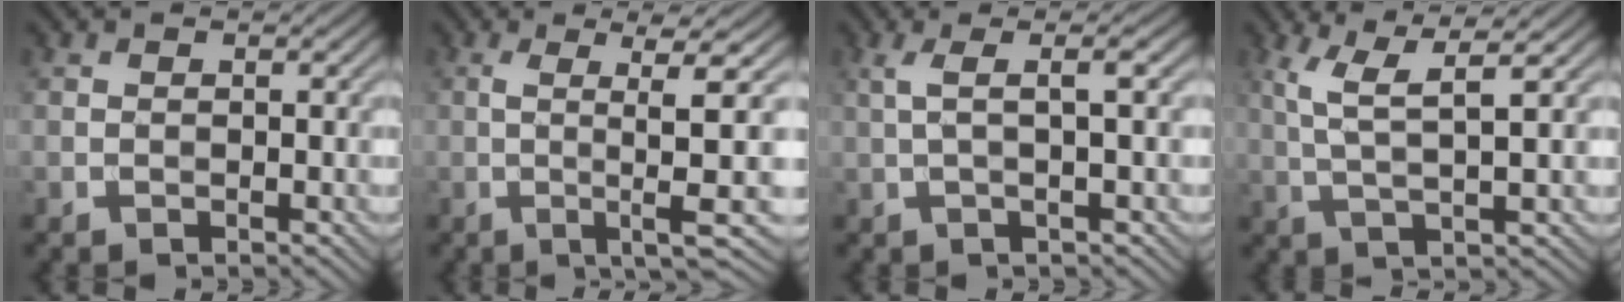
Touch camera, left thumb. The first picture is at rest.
{"total": 6.8, "force": [-0.4, 0.3, 6.8], "torque": [-0.126, 0.004, -0.008]}
{"total": 4.0, "force": [0.8, 0.6, 3.9], "torque": [-0.065, 0.016, 0.011]}
{"total": 6.0, "force": [2.4, 1.1, 5.4], "torque": [-0.116, 0.010, 0.051]}